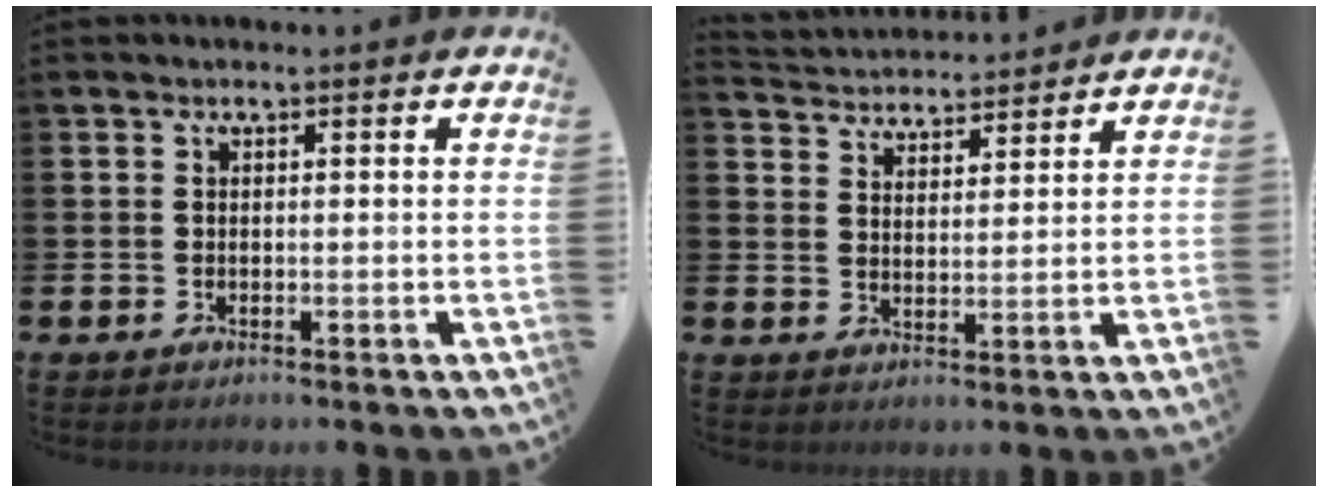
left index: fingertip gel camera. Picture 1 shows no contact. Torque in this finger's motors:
{"motor_torque": [1.00, -1.14, 0.28, 0.01]}